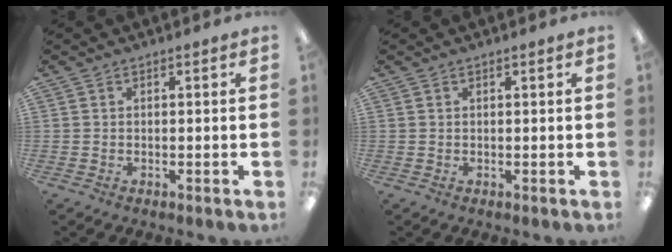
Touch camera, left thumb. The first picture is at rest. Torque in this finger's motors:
{"motor_torque": [-0.03, 0.02, -0.27, 0.12, -0.01]}